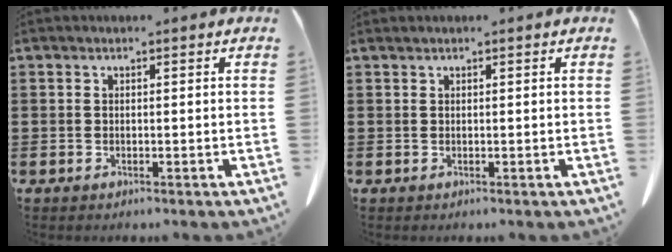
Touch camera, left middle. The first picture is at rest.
{"total": 0.0}